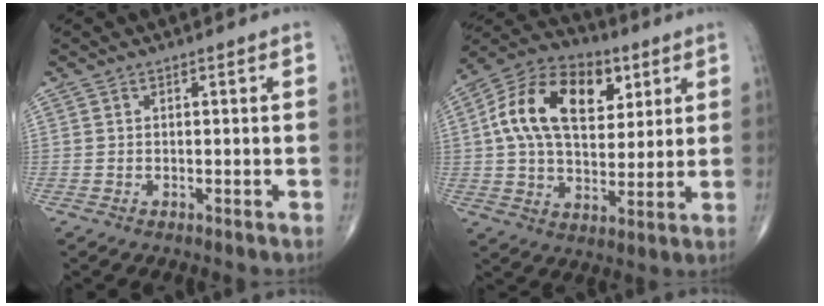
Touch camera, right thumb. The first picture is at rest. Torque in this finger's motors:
{"motor_torque": [-0.15, 3.30, 0.47, -0.30, 0.19]}